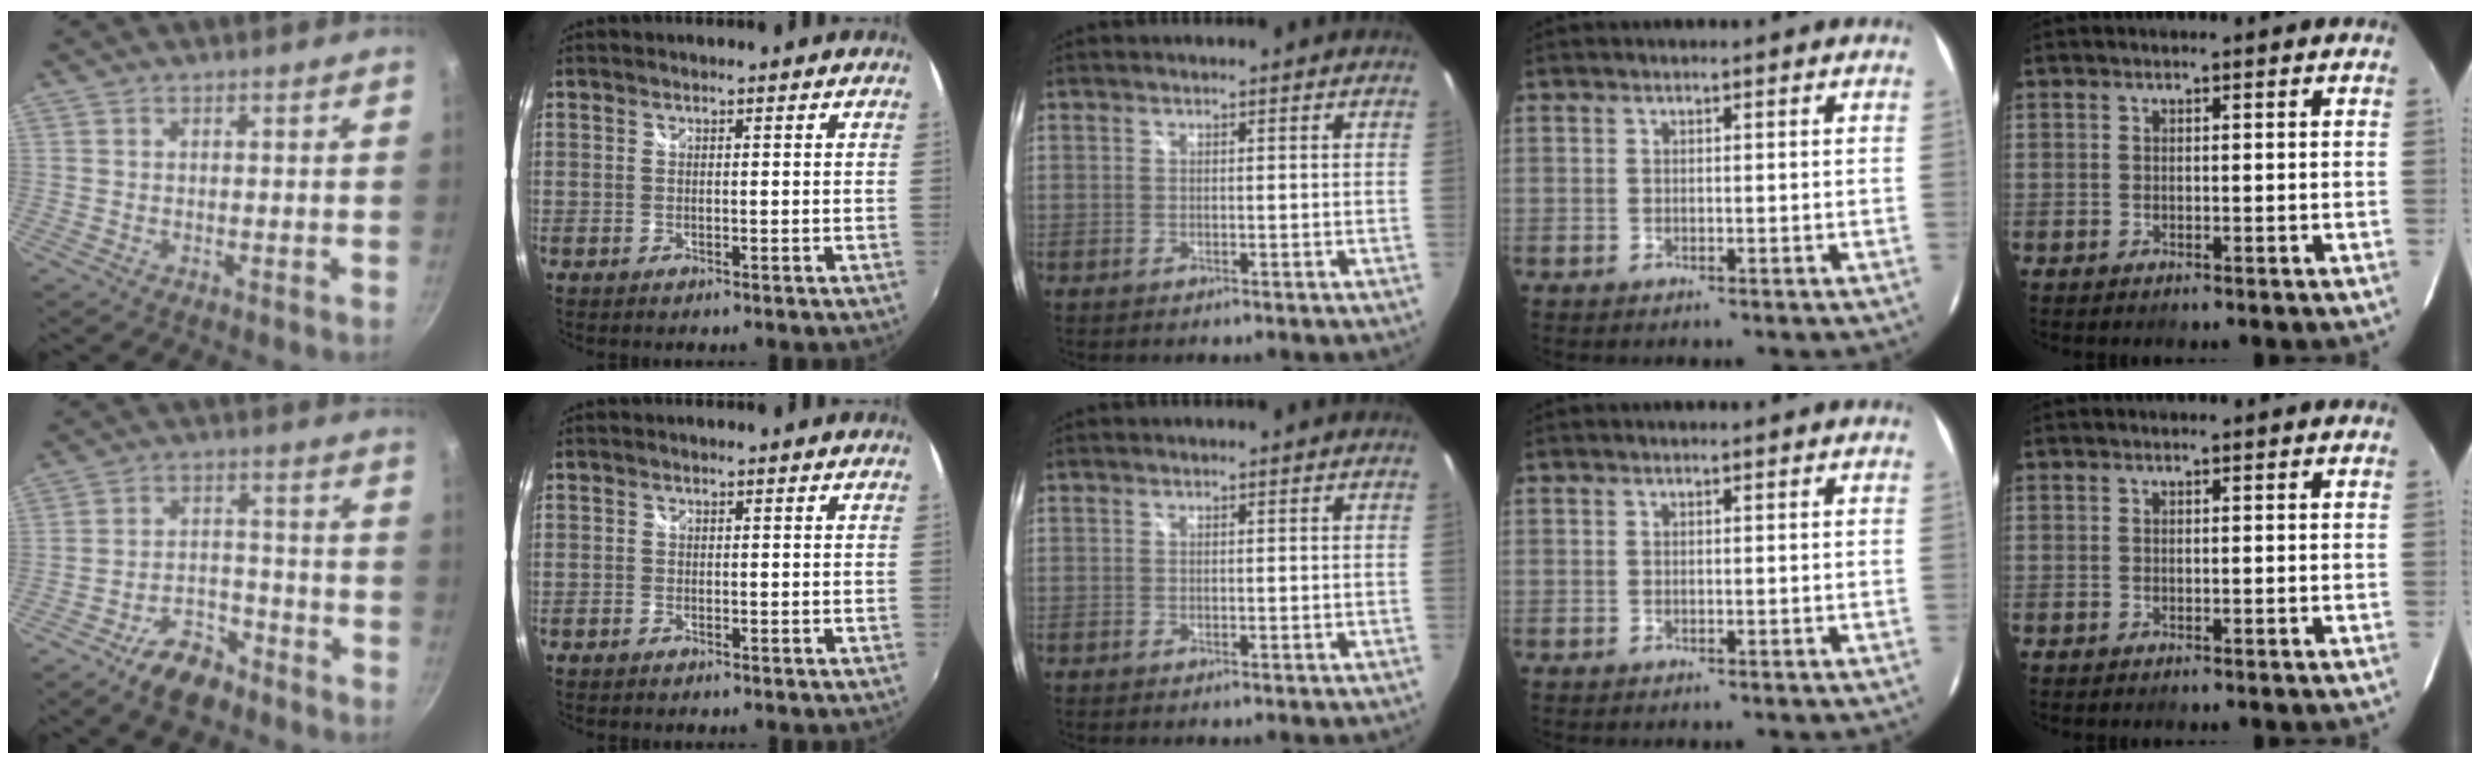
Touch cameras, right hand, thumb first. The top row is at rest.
{"thumb": {"total": 9.5, "force": [-6.6, 5.0, 4.7], "torque": [-0.058, 0.051, -0.108]}, "index": {"total": 0.9, "force": [-0.7, 0.5, 0.1], "torque": [-0.006, -0.001, -0.015]}}